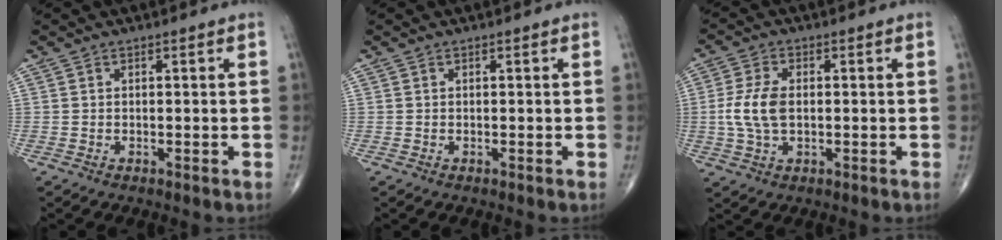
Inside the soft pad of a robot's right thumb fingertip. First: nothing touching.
{"total": 0.0}
{"total": 7.1, "force": [-0.1, 4.0, 5.9], "torque": [-0.133, 0.004, -0.003]}